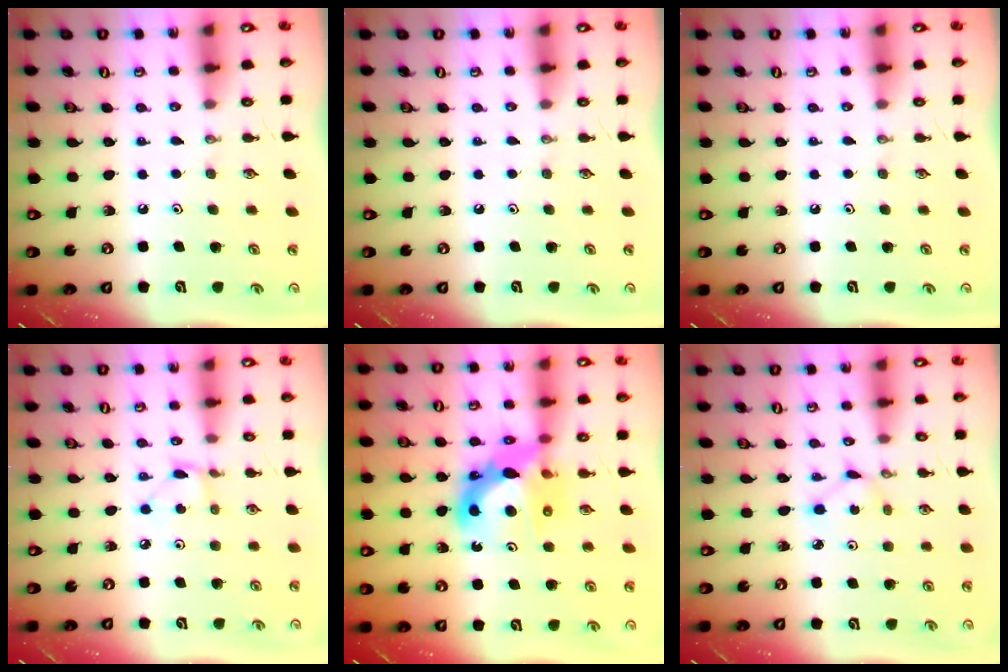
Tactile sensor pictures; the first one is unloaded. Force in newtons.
{"total": 0.0}
{"total": 0.0}
{"total": 2.8, "press": 2.8, "slide": 0.3}
{"total": 12.9, "press": 12.9, "slide": 1.1}
{"total": 1.8, "press": 1.7, "slide": 0.2}